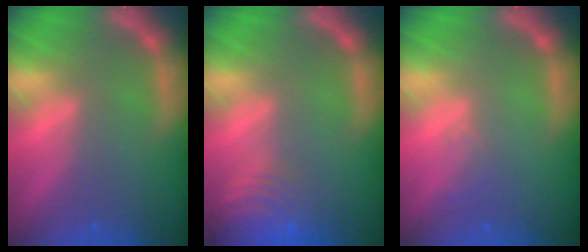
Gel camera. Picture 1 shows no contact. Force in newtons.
{"total": 9.5}
{"total": 1.0}